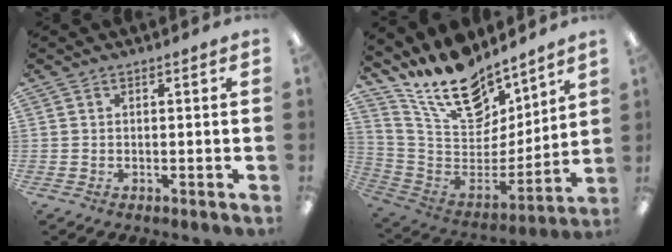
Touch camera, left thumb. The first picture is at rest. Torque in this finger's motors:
{"motor_torque": [0.54, 0.30, 1.39, -1.38, 0.30]}